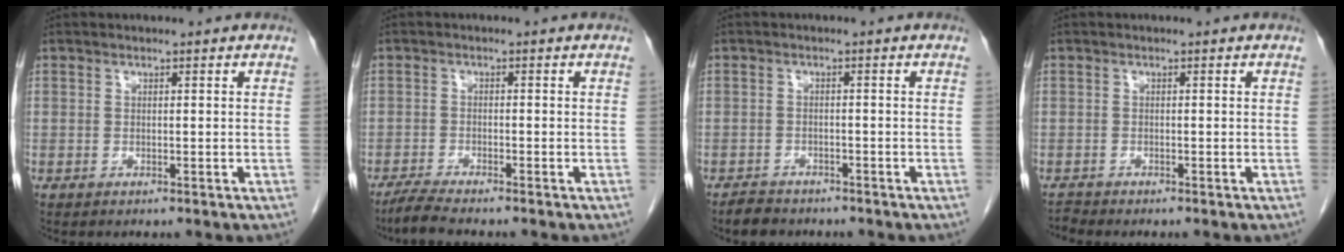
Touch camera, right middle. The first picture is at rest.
{"total": 3.5, "force": [-3.1, -0.4, 1.6], "torque": [-0.042, -0.015, -0.061]}
{"total": 3.0, "force": [-2.7, 1.3, 0.6], "torque": [-0.021, -0.003, -0.043]}
{"total": 0.9, "force": [-0.8, -0.3, -0.3], "torque": [0.001, -0.008, -0.017]}